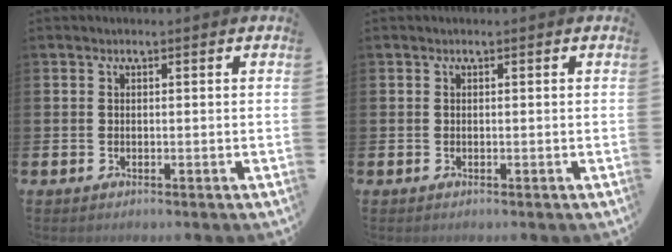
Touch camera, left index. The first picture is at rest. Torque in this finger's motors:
{"motor_torque": [-0.15, -0.15, 0.01, 0.01]}